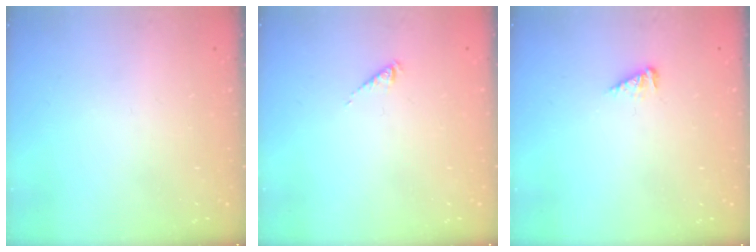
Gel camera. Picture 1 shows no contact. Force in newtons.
{"total": 1.0, "press": 1.0, "slide": 0.3}
{"total": 3.0, "press": 3.0, "slide": 0.3}